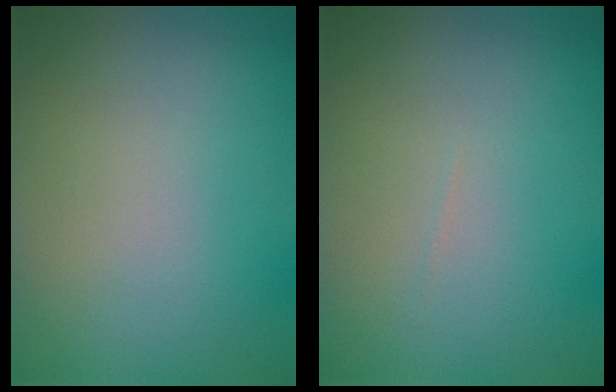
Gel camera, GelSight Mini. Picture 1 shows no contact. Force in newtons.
{"total": 0.0}